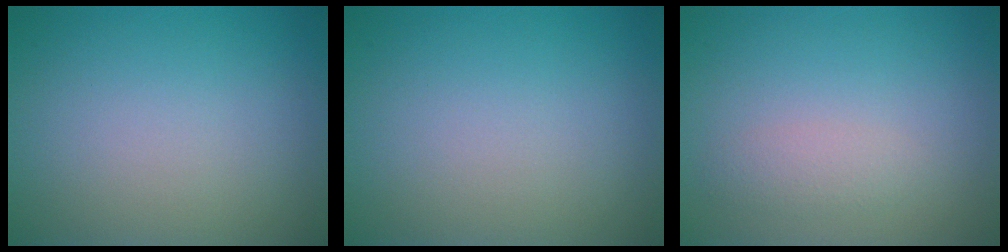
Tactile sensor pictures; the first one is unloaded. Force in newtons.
{"total": 0.0}
{"total": 1.4, "press": 1.4, "slide": 0.1}